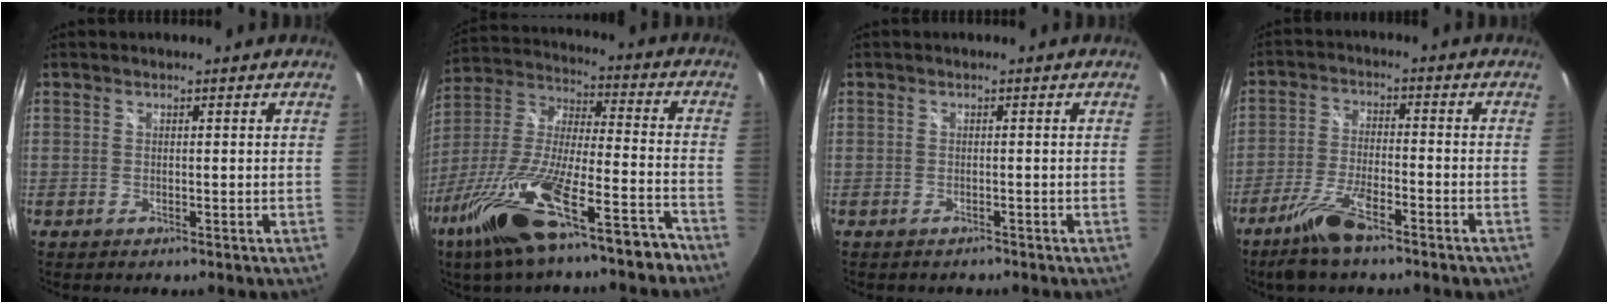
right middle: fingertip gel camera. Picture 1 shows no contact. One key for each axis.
{"total": 23.6, "fx": -16.0, "fy": 4.9, "fz": 16.8, "tx": -0.320, "ty": -0.038, "tz": -0.270}
{"total": 1.0, "fx": -0.9, "fy": 0.5, "fz": 0.2, "tx": -0.008, "ty": -0.001, "tz": -0.011}
{"total": 9.6, "fx": -6.8, "fy": 2.3, "fz": 6.3, "tx": -0.145, "ty": -0.013, "tz": -0.126}